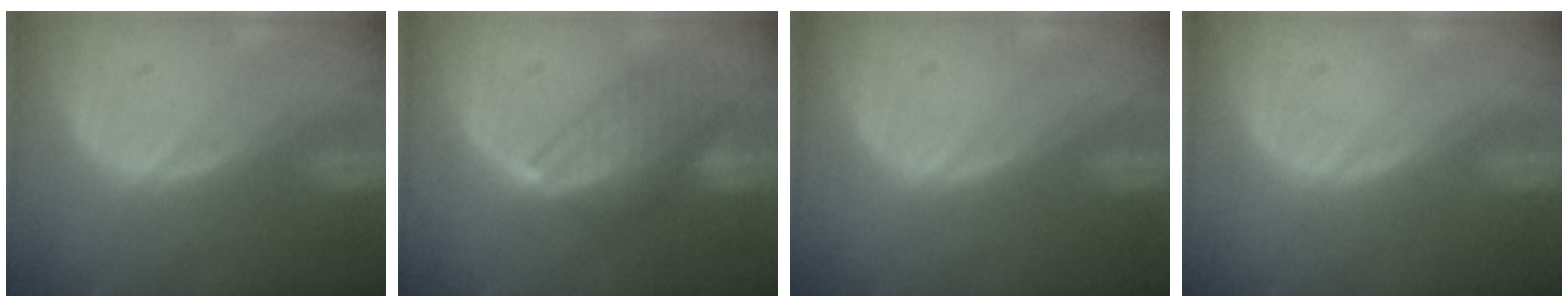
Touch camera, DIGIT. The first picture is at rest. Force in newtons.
{"total": 8.1, "press": 7.1, "slide": 3.9}
{"total": 0.0}
{"total": 0.0}